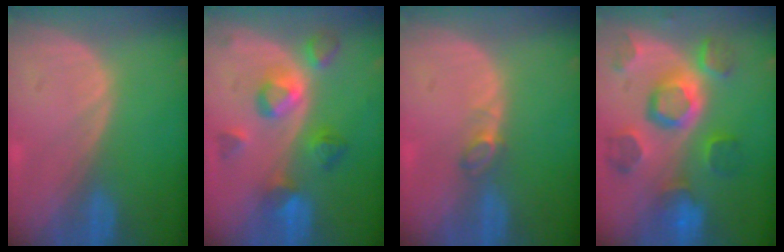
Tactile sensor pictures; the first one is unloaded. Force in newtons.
{"total": 7.6, "press": 7.3, "slide": 2.0}
{"total": 2.0, "press": 1.9, "slide": 0.4}
{"total": 11.3, "press": 10.0, "slide": 5.3}